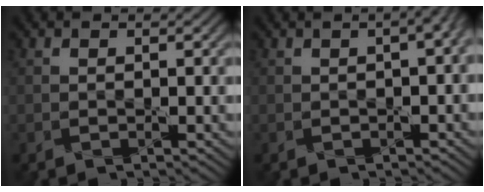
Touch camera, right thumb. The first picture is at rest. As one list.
[{"total": 4.6, "force": [0.5, 2.0, 4.1], "torque": [-0.041, 0.007, 0.005]}]